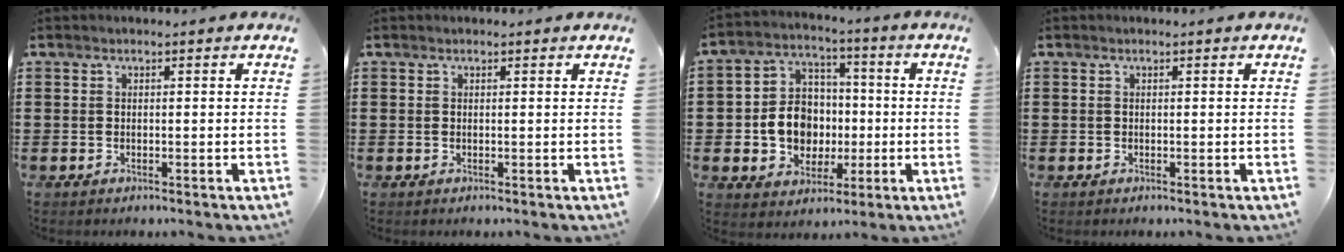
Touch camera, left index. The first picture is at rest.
{"total": 0.0}
{"total": 8.8, "force": [-1.0, 7.9, 3.8], "torque": [-0.096, 0.020, -0.015]}
{"total": 0.0}